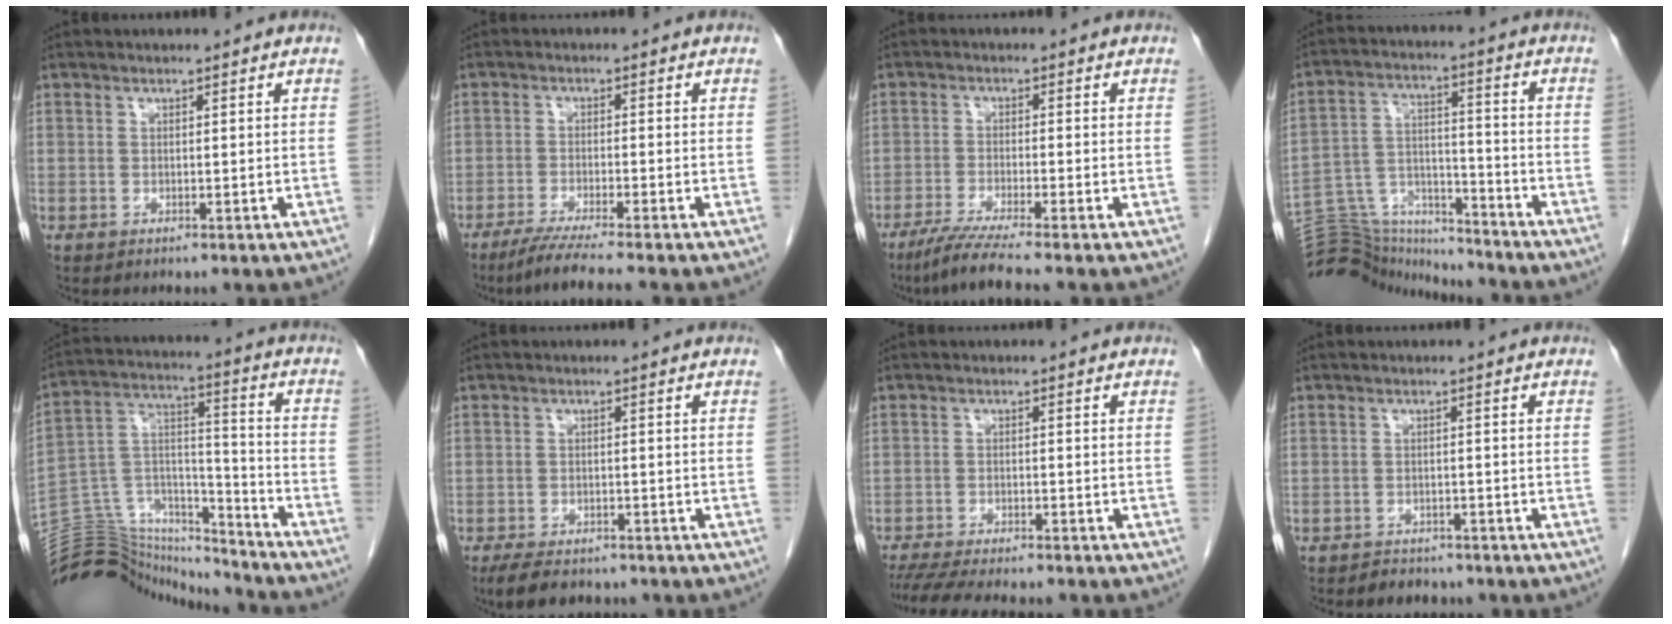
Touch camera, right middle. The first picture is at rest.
{"total": 6.4, "force": [-5.2, -1.2, 3.6], "torque": [-0.059, -0.022, -0.089]}
{"total": 6.2, "force": [-4.9, -1.3, 3.5], "torque": [-0.064, -0.024, -0.091]}
{"total": 15.6, "force": [-15.3, 2.4, 1.9], "torque": [-0.044, 0.036, -0.251]}
{"total": 20.6, "force": [-19.8, 4.5, 3.1], "torque": [-0.077, 0.056, -0.319]}
{"total": 7.0, "force": [-5.7, 2.8, 3.0], "torque": [-0.052, -0.009, -0.082]}
{"total": 11.4, "force": [-10.1, 1.6, 5.1], "torque": [-0.081, -0.017, -0.147]}
{"total": 3.4, "force": [-3.0, 1.7, 0.3], "torque": [-0.011, 0.003, -0.039]}